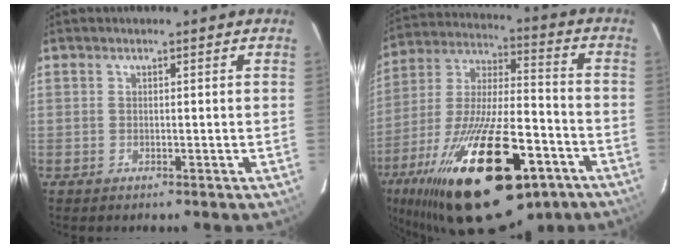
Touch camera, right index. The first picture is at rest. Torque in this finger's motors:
{"motor_torque": [1.96, -0.18, 1.05, 0.21]}